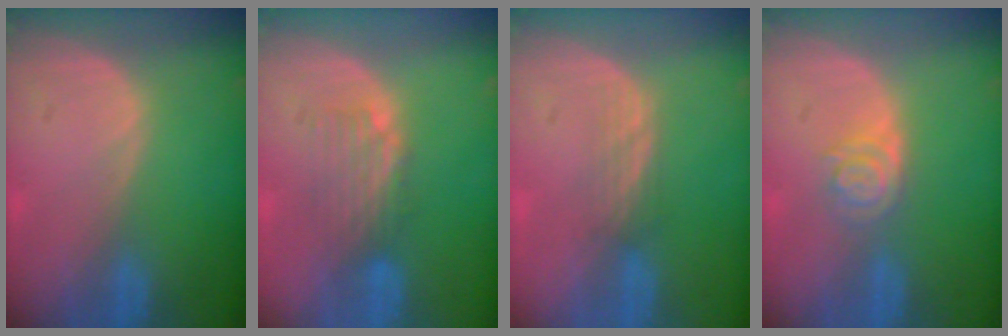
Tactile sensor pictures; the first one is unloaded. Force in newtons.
{"total": 4.7, "press": 4.0, "slide": 2.5}
{"total": 2.3, "press": 2.2, "slide": 0.6}
{"total": 4.1, "press": 3.6, "slide": 1.9}